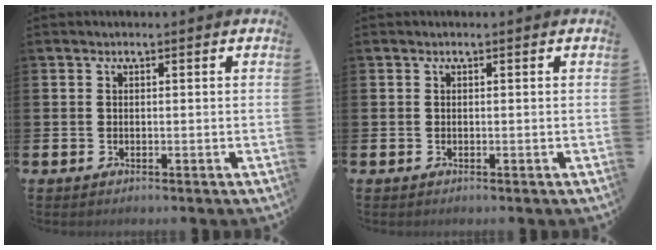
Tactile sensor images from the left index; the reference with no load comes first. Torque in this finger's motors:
{"motor_torque": [-0.17, 0.15, 0.01, 0.00]}